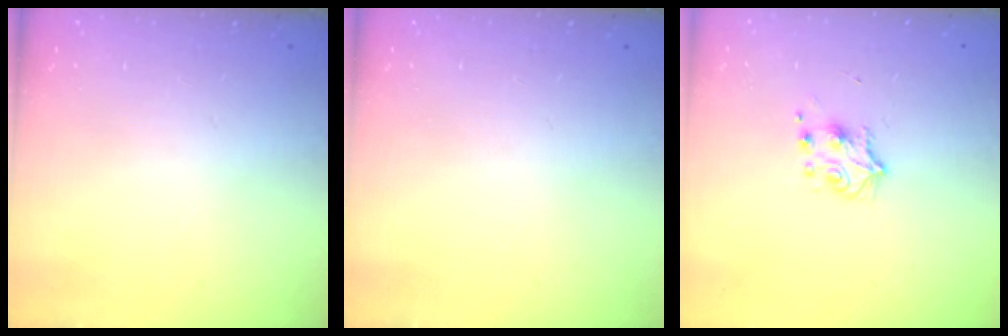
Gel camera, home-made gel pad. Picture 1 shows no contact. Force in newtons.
{"total": 0.0}
{"total": 5.5, "press": 5.4, "slide": 0.7}